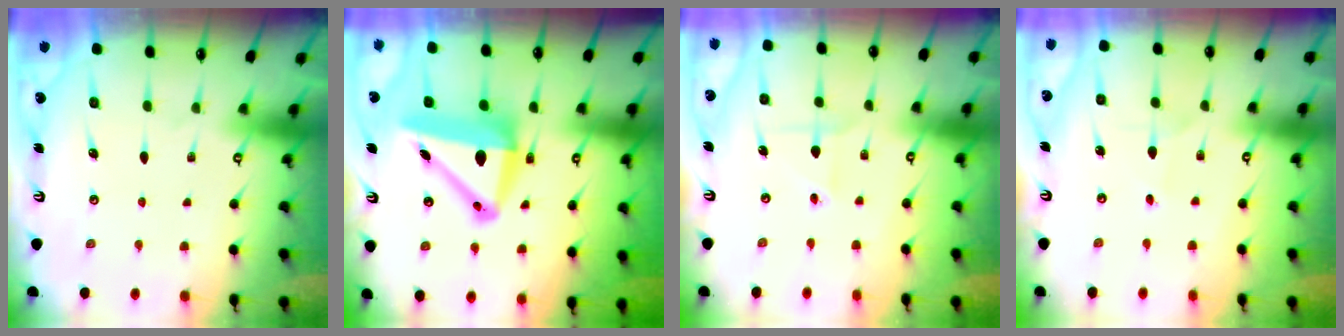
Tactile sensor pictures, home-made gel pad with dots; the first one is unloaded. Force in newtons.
{"total": 12.7, "press": 12.4, "slide": 2.8}
{"total": 3.0, "press": 2.8, "slide": 1.0}
{"total": 2.0, "press": 2.0, "slide": 0.2}